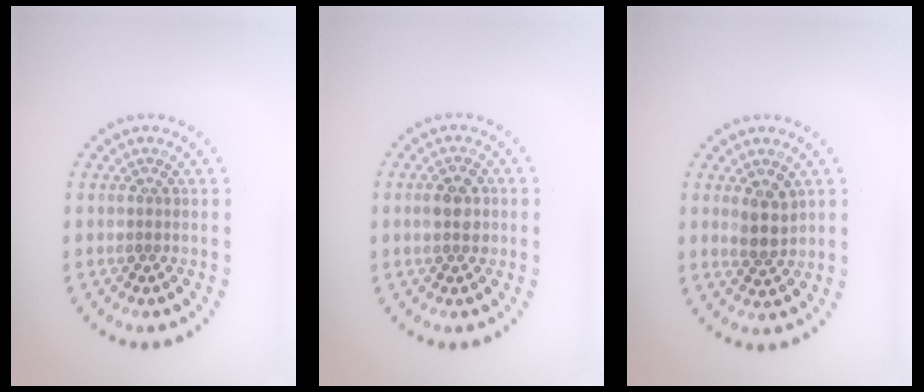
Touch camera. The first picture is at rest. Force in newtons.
{"total": 2.8, "press": 2.8, "slide": 0.1}
{"total": 2.5, "press": 2.3, "slide": 1.0}